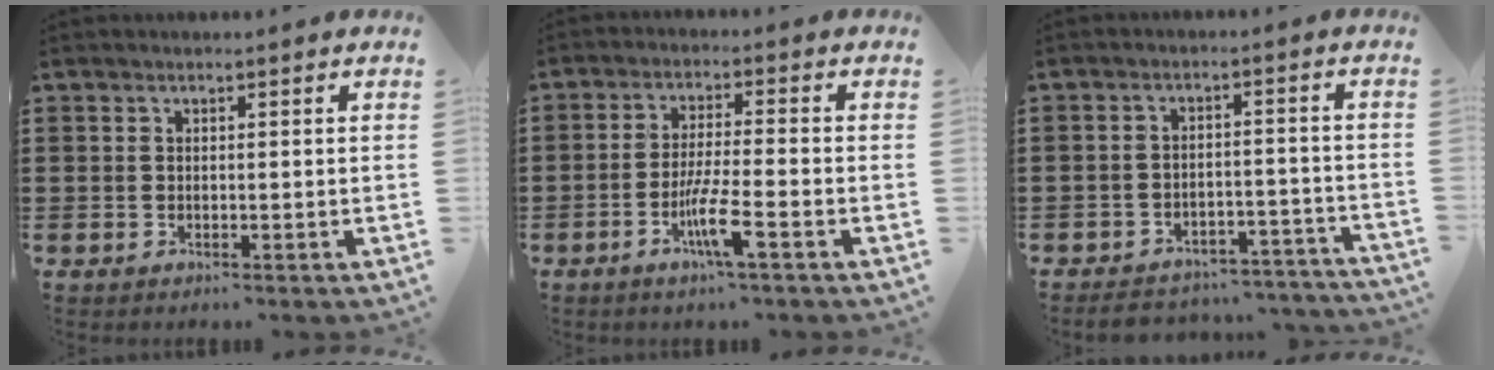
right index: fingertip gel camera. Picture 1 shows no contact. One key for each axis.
{"total": 6.3, "fx": -2.8, "fy": 0.3, "fz": 5.7, "tx": -0.105, "ty": -0.011, "tz": -0.051}
{"total": 3.8, "fx": -3.7, "fy": 0.6, "fz": 0.5, "tx": -0.013, "ty": 0.005, "tz": -0.077}